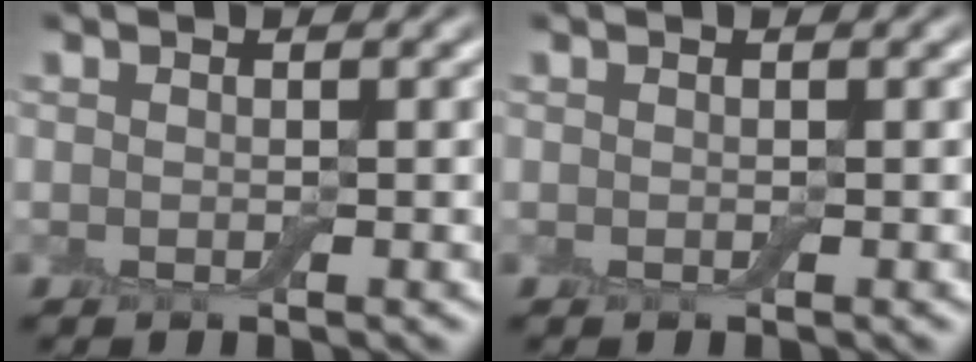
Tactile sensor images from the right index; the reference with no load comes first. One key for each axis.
{"total": 0.0}